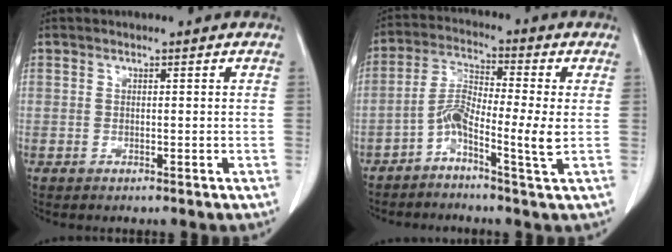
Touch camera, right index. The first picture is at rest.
{"total": 6.9, "force": [-2.3, 0.3, 6.5], "torque": [-0.135, 0.016, -0.053]}